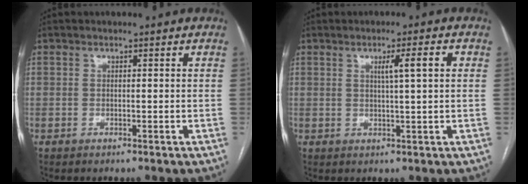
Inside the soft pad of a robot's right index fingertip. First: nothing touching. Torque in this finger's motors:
{"motor_torque": [0.17, 0.14, 0.06, 0.02]}